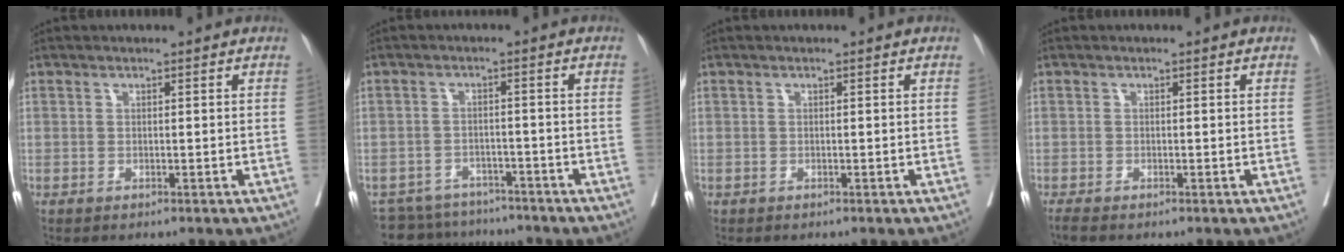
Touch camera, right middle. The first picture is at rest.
{"total": 8.3, "force": [-7.9, 2.8, 0.2], "torque": [-0.001, 0.009, -0.110]}
{"total": 0.0}
{"total": 1.0, "force": [-0.9, 0.0, 0.4], "torque": [-0.015, -0.005, -0.019]}